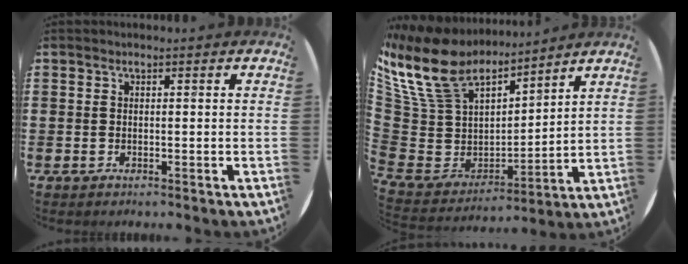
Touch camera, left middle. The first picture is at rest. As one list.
[{"total": 14.1, "force": [11.2, 6.7, 5.2], "torque": [-0.173, -0.068, 0.206]}]